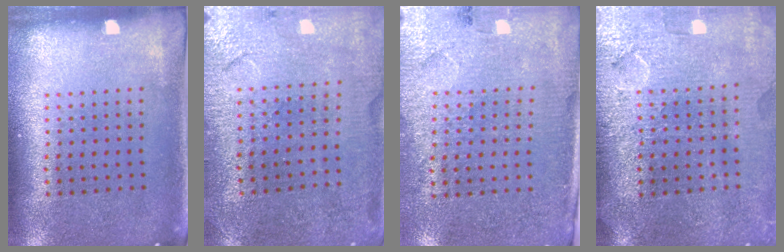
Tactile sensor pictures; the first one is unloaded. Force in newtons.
{"total": 1.0, "press": 0.9, "slide": 0.3}
{"total": 3.0, "press": 2.8, "slide": 0.9}
{"total": 4.1, "press": 3.6, "slide": 1.9}